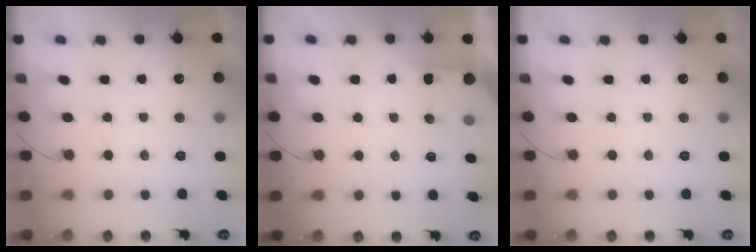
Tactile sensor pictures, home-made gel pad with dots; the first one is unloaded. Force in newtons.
{"total": 2.7, "press": 2.7, "slide": 0.3}
{"total": 0.0}